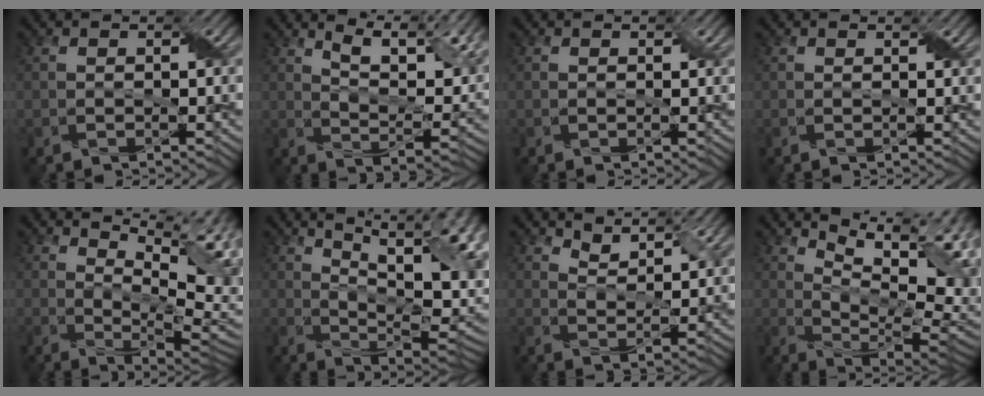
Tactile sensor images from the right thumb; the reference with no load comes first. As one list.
[{"total": 14.0, "force": [9.2, 4.3, 9.6], "torque": [-0.172, 0.012, 0.130]}, {"total": 0.5, "force": [0.3, 0.3, 0.3], "torque": [-0.003, -0.001, 0.005]}, {"total": 0.6, "force": [0.5, 0.1, 0.3], "torque": [-0.005, 0.000, 0.009]}, {"total": 12.0, "force": [5.6, 3.9, 9.9], "torque": [-0.160, 0.009, 0.078]}, {"total": 16.0, "force": [5.8, 5.9, 13.7], "torque": [-0.201, 0.034, 0.095]}, {"total": 4.8, "force": [4.0, 1.4, 2.3], "torque": [-0.054, -0.007, 0.075]}, {"total": 13.8, "force": [6.3, 4.8, 11.3], "torque": [-0.188, 0.012, 0.097]}]